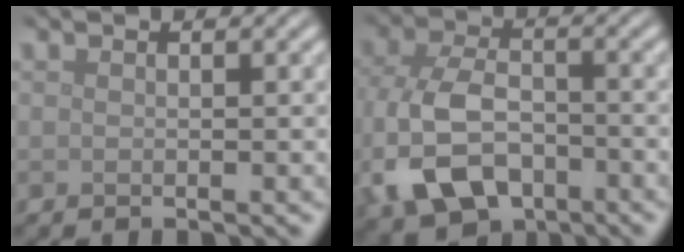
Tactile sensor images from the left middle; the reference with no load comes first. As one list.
[{"total": 8.6, "force": [-3.6, 5.6, 5.5], "torque": [-0.124, -0.007, -0.076]}]